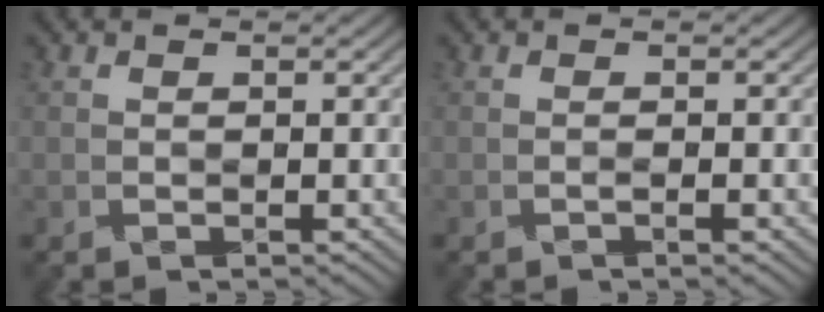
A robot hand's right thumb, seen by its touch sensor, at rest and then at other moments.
{"total": 0.7, "force": [-0.6, -0.2, 0.4], "torque": [-0.007, 0.002, -0.013]}